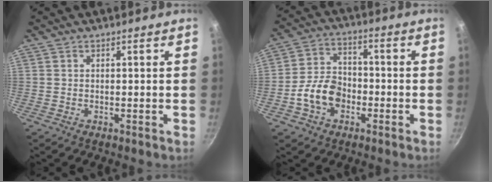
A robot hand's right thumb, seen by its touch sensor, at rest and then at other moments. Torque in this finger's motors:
{"motor_torque": [-0.07, 0.28, 0.67, -0.59, 0.33]}